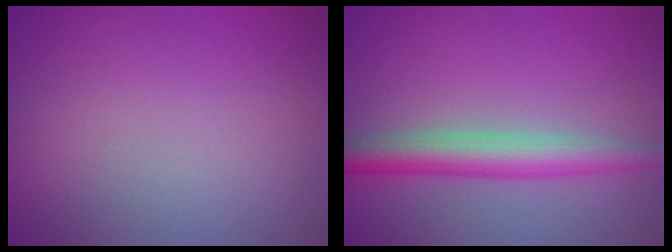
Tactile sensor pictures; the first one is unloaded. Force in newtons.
{"total": 4.3, "press": 4.3, "slide": 0.0}